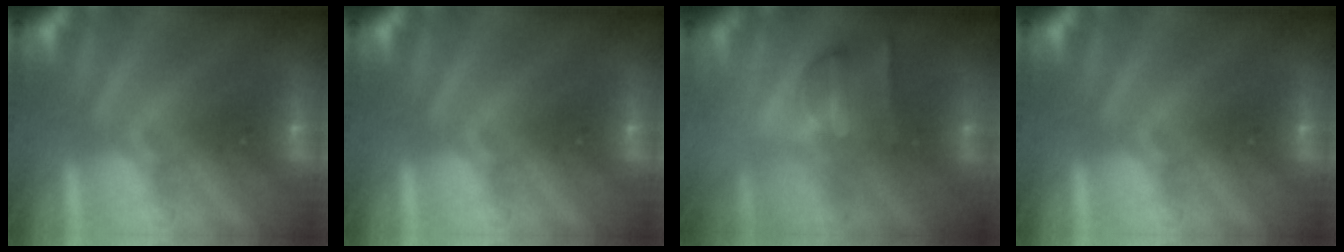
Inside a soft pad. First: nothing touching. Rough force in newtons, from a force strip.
{"total": 0.0}
{"total": 2.9}
{"total": 0.0}